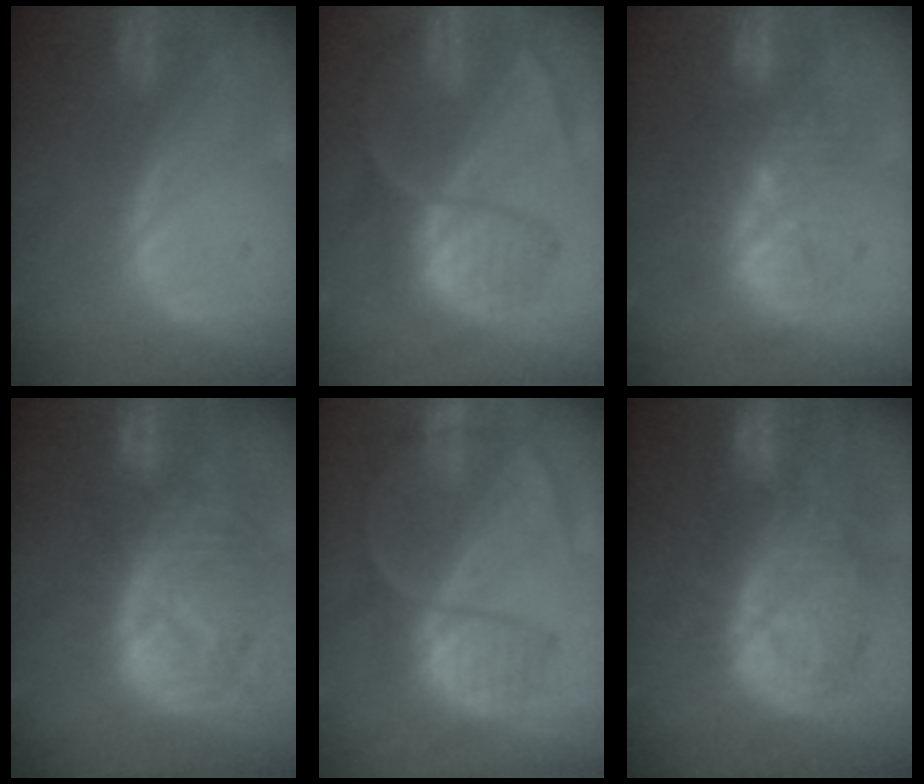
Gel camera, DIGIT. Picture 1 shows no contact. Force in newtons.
{"total": 7.2, "press": 7.0, "slide": 1.8}
{"total": 9.2, "press": 8.5, "slide": 3.4}
{"total": 12.2, "press": 10.5, "slide": 6.2}
{"total": 6.9, "press": 6.6, "slide": 1.7}
{"total": 12.0, "press": 10.9, "slide": 5.0}